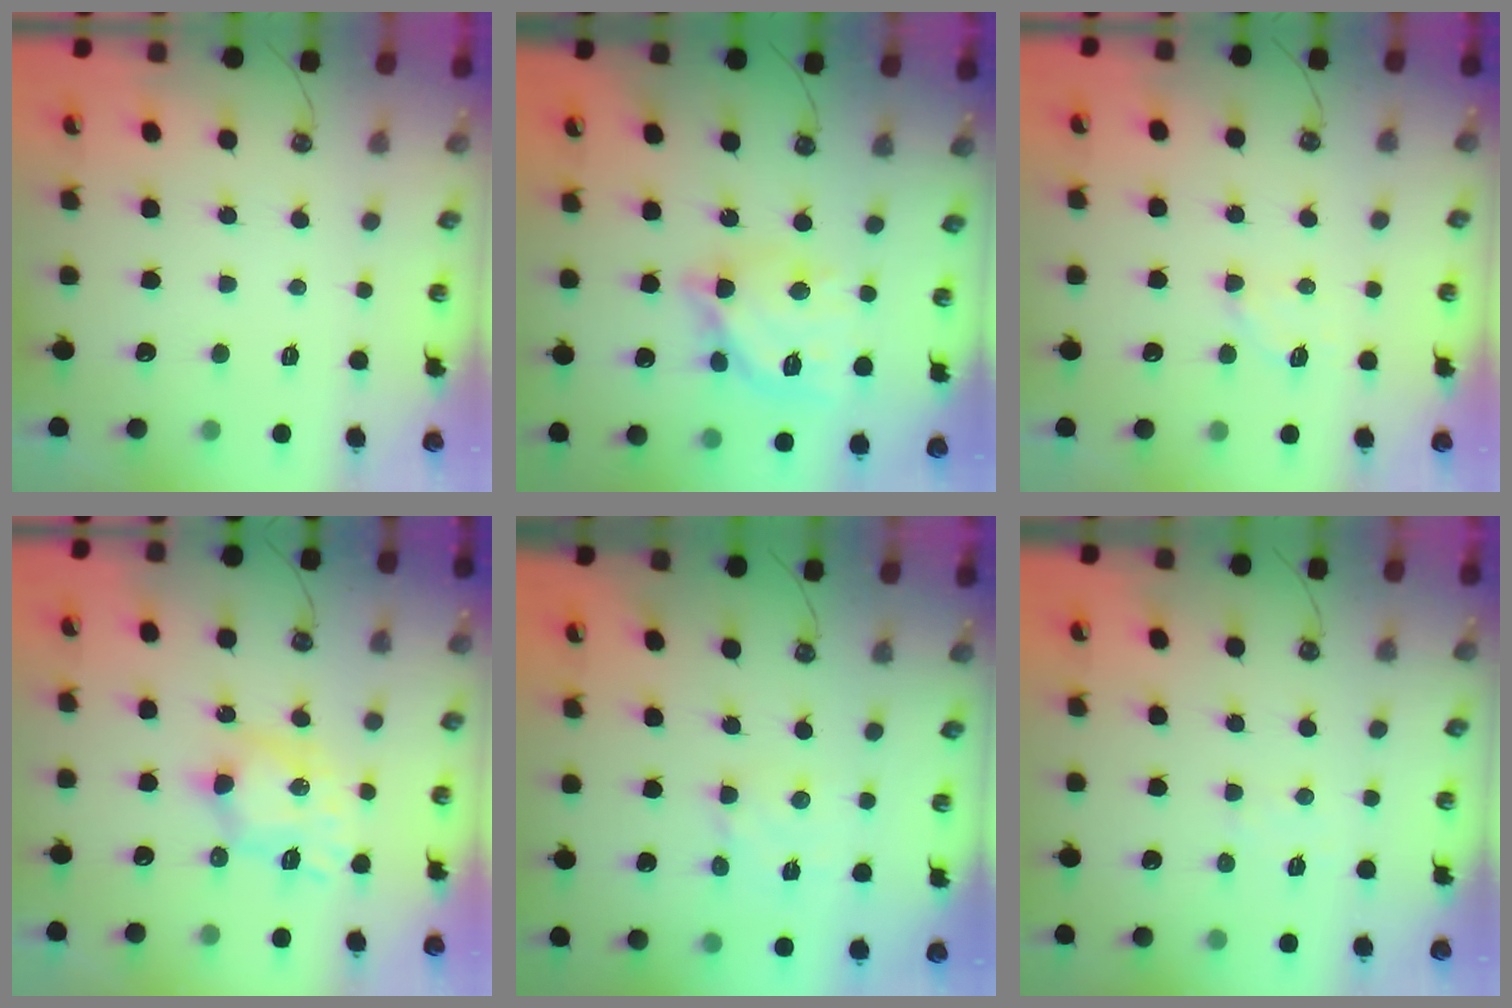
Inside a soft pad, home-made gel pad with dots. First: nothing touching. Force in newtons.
{"total": 16.5, "press": 16.5, "slide": 1.3}
{"total": 3.0, "press": 2.9, "slide": 0.7}
{"total": 7.6, "press": 7.6, "slide": 0.6}
{"total": 3.7, "press": 3.7, "slide": 0.4}
{"total": 3.2, "press": 3.1, "slide": 0.5}